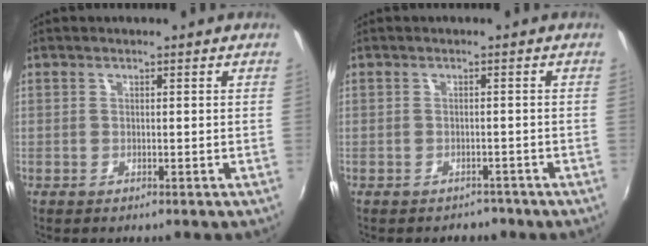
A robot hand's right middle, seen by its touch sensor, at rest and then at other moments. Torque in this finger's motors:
{"motor_torque": [0.03, -0.47, -0.17, -0.01]}